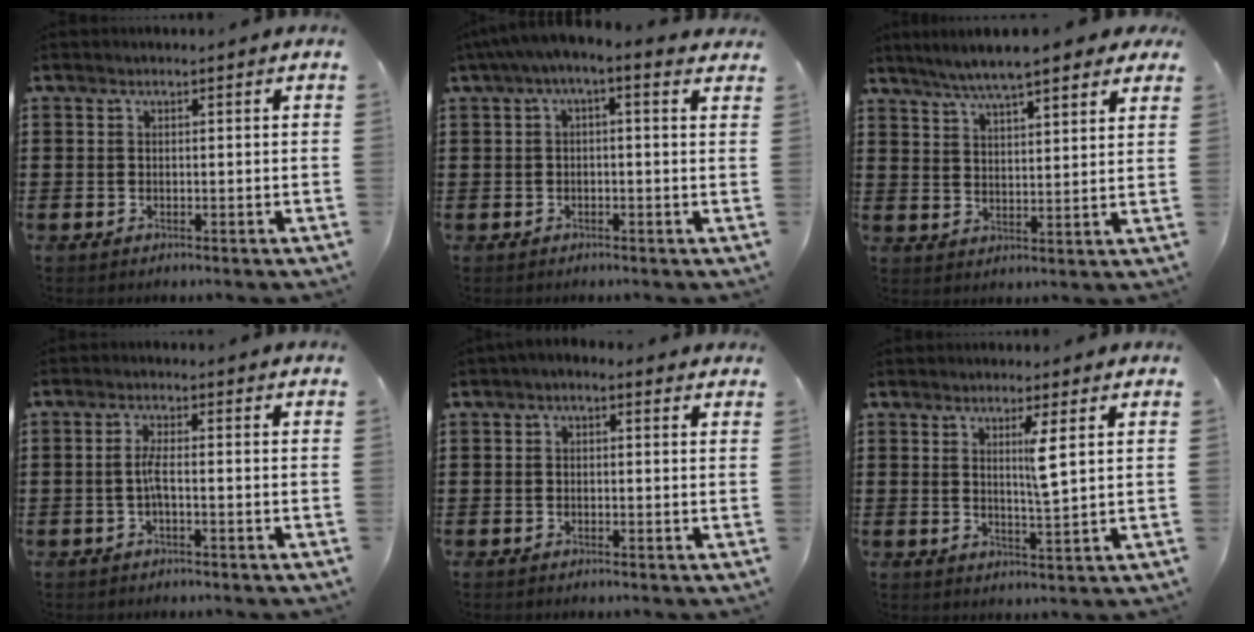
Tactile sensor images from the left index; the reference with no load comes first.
{"total": 2.4, "force": [-1.1, 0.5, 2.1], "torque": [-0.037, 0.001, -0.026]}
{"total": 6.4, "force": [5.4, 0.7, 3.3], "torque": [-0.082, -0.010, 0.094]}
{"total": 2.7, "force": [-0.7, 0.4, 2.5], "torque": [-0.057, -0.001, -0.015]}
{"total": 1.0, "force": [-0.5, 0.6, 0.6], "torque": [-0.013, 0.003, -0.012]}
{"total": 4.1, "force": [1.8, -0.2, 3.7], "torque": [-0.062, -0.011, 0.025]}